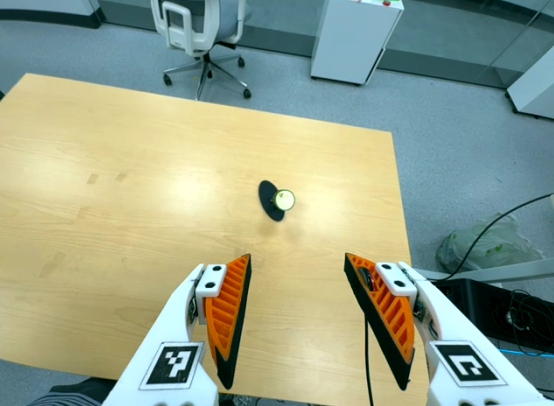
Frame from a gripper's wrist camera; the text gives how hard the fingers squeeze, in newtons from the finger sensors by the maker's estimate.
{"total": 0.0}